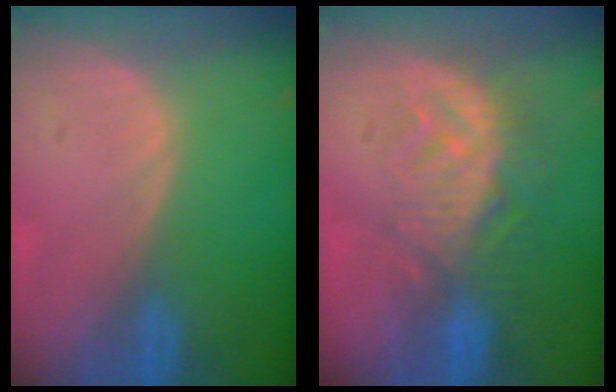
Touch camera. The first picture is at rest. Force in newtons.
{"total": 9.3, "press": 8.1, "slide": 4.6}